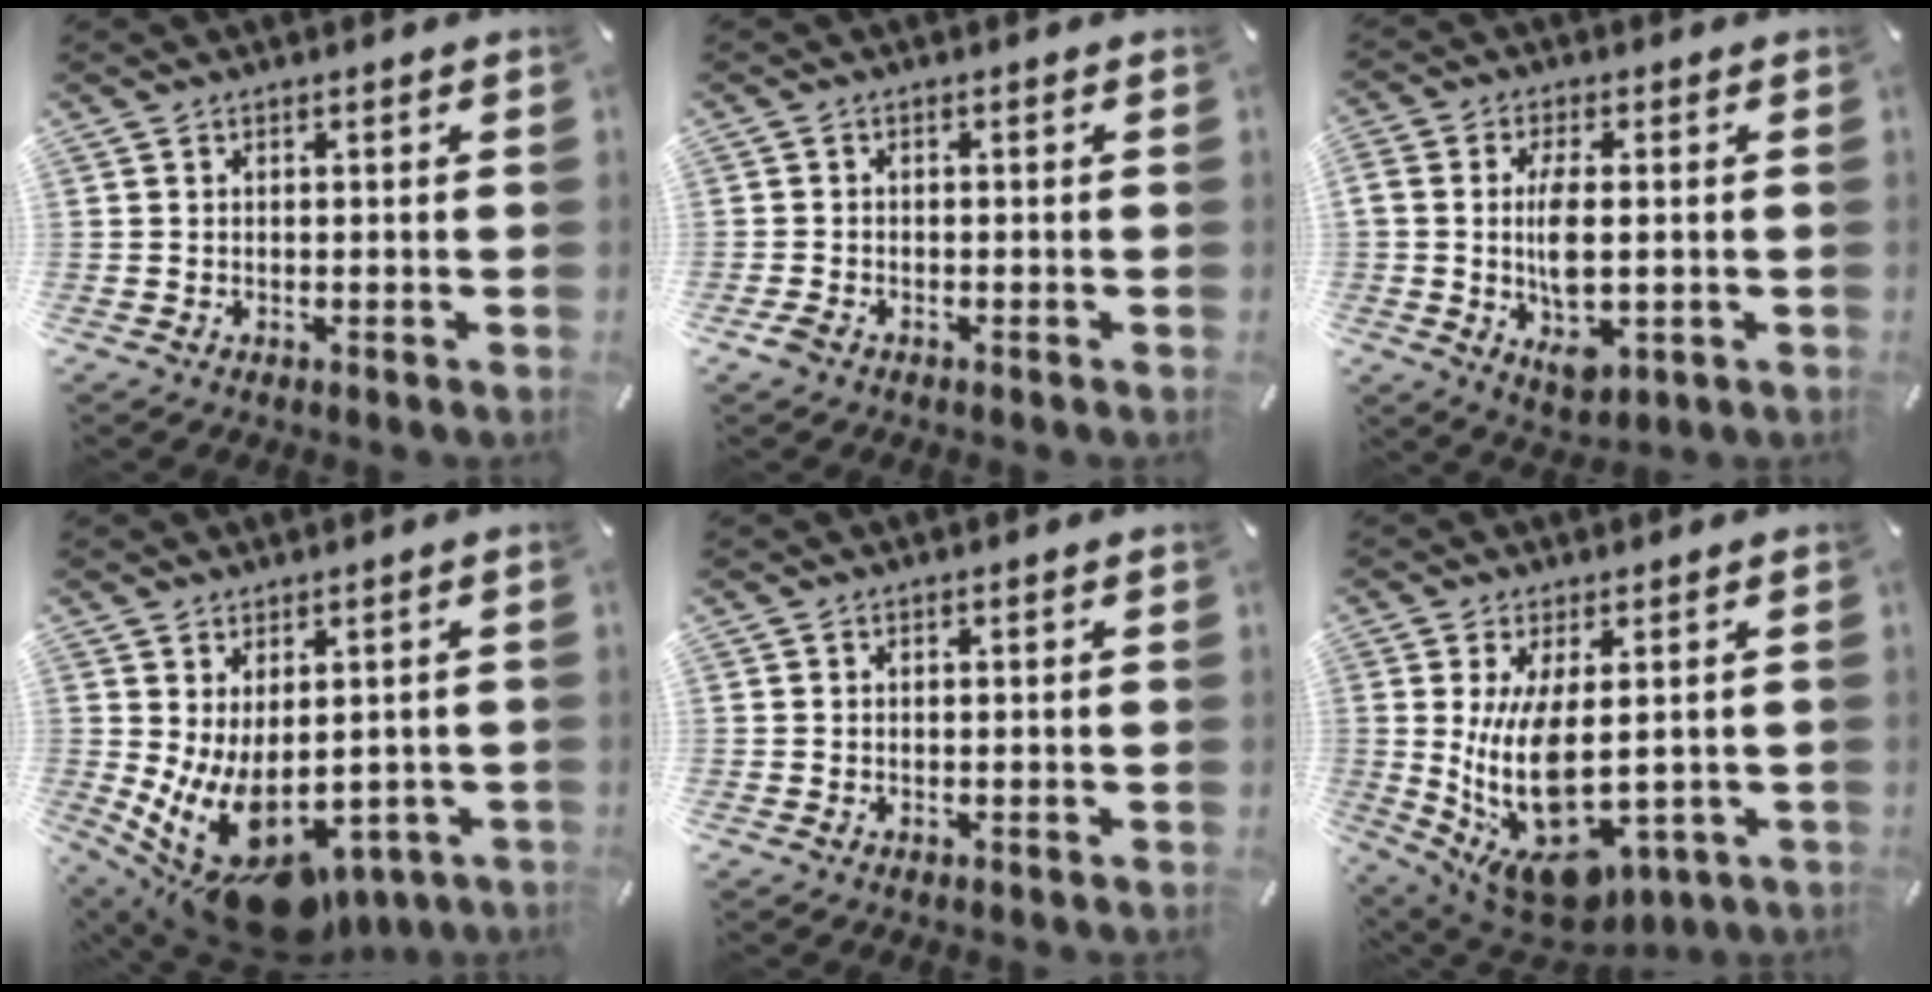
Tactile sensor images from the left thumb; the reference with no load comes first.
{"total": 1.6, "force": [-1.2, 0.7, 0.7], "torque": [-0.027, -0.003, -0.027]}
{"total": 9.9, "force": [-0.4, 4.9, 8.5], "torque": [-0.148, -0.012, -0.006]}
{"total": 14.4, "force": [-3.9, 8.5, 11.0], "torque": [-0.175, -0.003, -0.049]}
{"total": 0.0}
{"total": 15.9, "force": [0.9, 7.7, 13.9], "torque": [-0.276, -0.042, 0.032]}